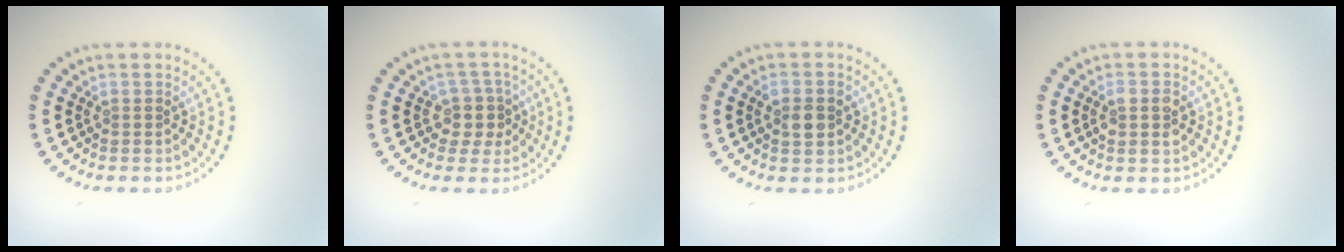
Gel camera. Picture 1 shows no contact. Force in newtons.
{"total": 2.6, "press": 2.1, "slide": 1.5}
{"total": 2.4, "press": 2.4, "slide": 0.2}
{"total": 2.0, "press": 2.0, "slide": 0.3}